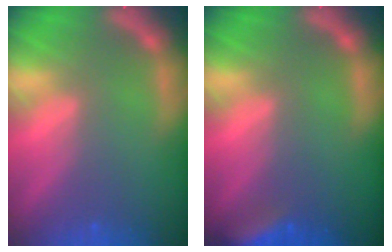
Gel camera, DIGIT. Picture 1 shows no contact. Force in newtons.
{"total": 4.4}